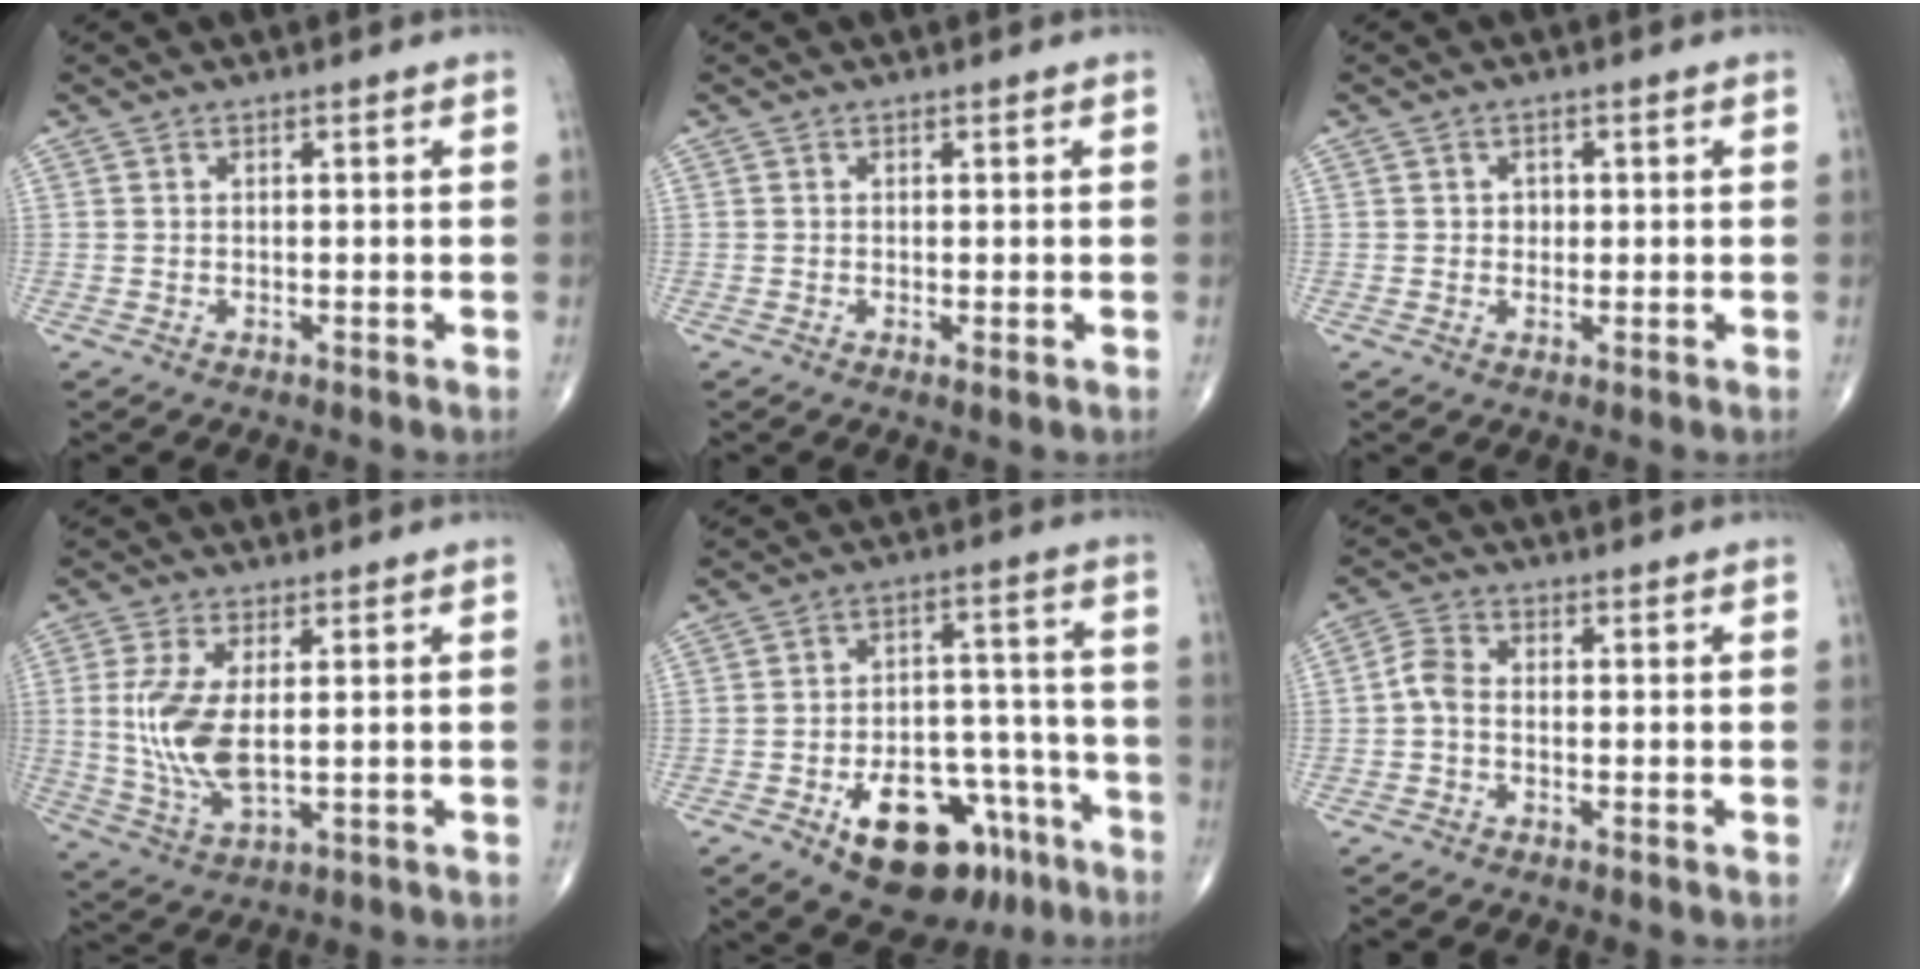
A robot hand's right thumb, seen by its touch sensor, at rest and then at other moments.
{"total": 0.8, "force": [-0.1, 0.1, 0.8], "torque": [-0.017, -0.004, -0.005]}
{"total": 1.8, "force": [0.2, 1.6, 0.8], "torque": [0.003, 0.004, 0.001]}
{"total": 10.3, "force": [0.6, 4.4, 9.3], "torque": [-0.210, -0.013, 0.022]}
{"total": 18.3, "force": [-10.0, 10.0, 11.6], "torque": [-0.124, 0.075, -0.139]}
{"total": 3.6, "force": [-0.8, 2.2, 2.7], "torque": [-0.050, 0.012, -0.027]}